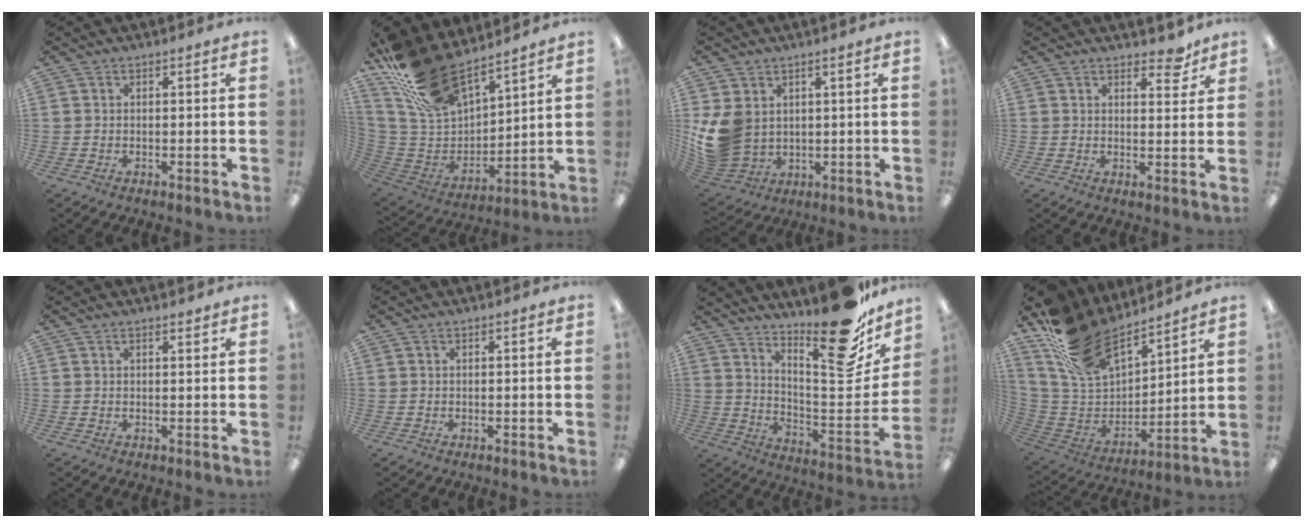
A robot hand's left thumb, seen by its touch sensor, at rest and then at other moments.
{"total": 21.9, "force": [17.7, 8.8, 9.4], "torque": [-0.208, -0.098, 0.328]}
{"total": 10.7, "force": [1.8, 8.8, 5.7], "torque": [-0.134, -0.012, 0.036]}
{"total": 4.8, "force": [3.8, 2.1, 2.0], "torque": [-0.008, -0.025, 0.062]}
{"total": 1.1, "force": [1.0, 0.2, 0.4], "torque": [-0.001, -0.005, 0.017]}
{"total": 0.0}
{"total": 22.1, "force": [16.9, 6.2, 12.8], "torque": [-0.165, -0.135, 0.272]}
{"total": 23.5, "force": [17.7, 11.0, 10.9], "torque": [-0.222, -0.099, 0.329]}